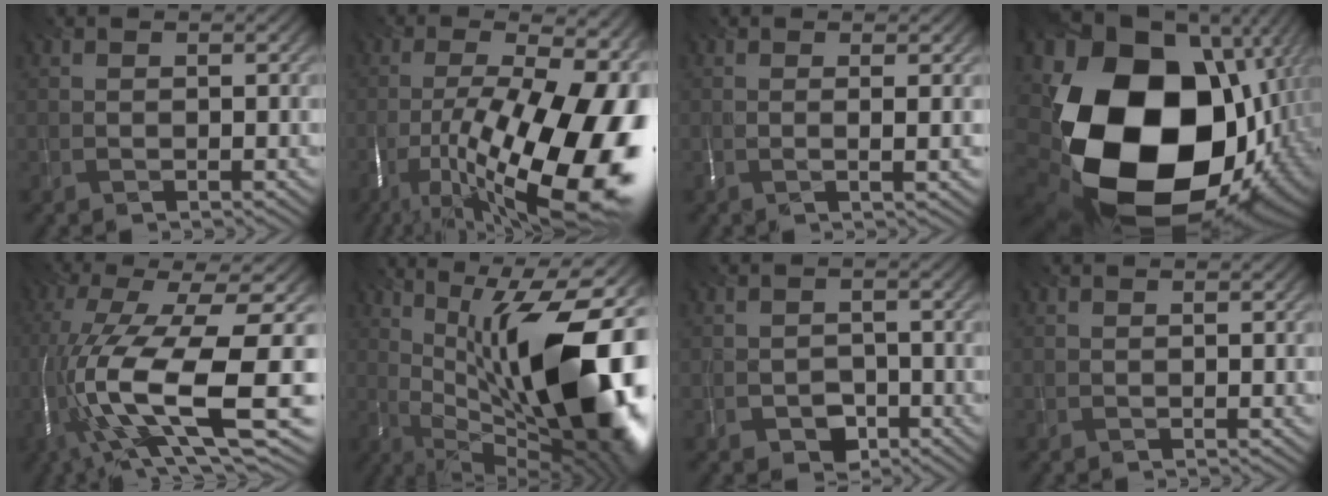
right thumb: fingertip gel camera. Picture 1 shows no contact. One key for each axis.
{"total": 20.5, "fx": -7.0, "fy": 6.9, "fz": 18.0, "tx": -0.255, "ty": -0.025, "tz": -0.116}
{"total": 2.0, "fx": 0.5, "fy": 0.1, "fz": 1.9, "tx": -0.031, "ty": 0.000, "tz": 0.004}
{"total": 22.7, "fx": -4.2, "fy": 16.7, "fz": 14.8, "tx": -0.369, "ty": -0.076, "tz": -0.021}
{"total": 18.3, "fx": -5.7, "fy": 5.5, "fz": 16.5, "tx": -0.346, "ty": -0.004, "tz": -0.102}
{"total": 19.5, "fx": 0.7, "fy": 7.6, "fz": 17.9, "tx": -0.236, "ty": 0.015, "tz": 0.000}
{"total": 2.2, "fx": -1.8, "fy": 1.4, "fz": 0.2, "tx": -0.004, "ty": -0.005, "tz": -0.034}
{"total": 0.0}